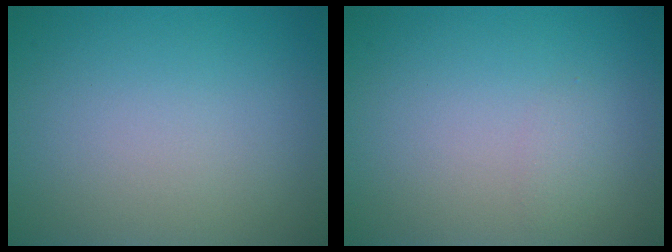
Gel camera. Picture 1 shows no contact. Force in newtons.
{"total": 0.8, "press": 0.8, "slide": 0.0}